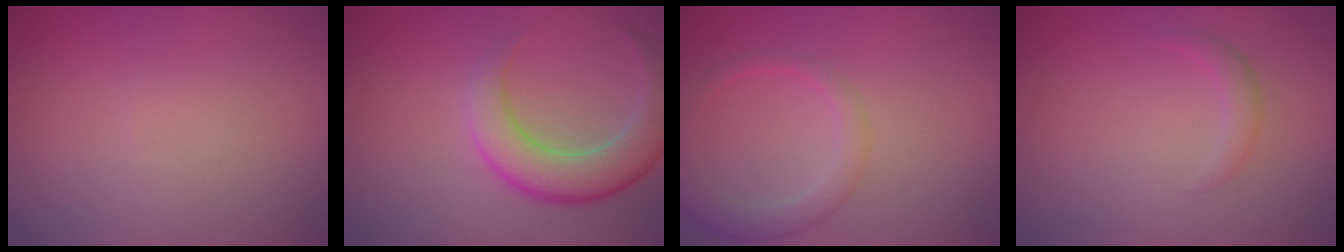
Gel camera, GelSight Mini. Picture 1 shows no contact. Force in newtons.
{"total": 5.5, "press": 5.5, "slide": 0.4}
{"total": 2.9, "press": 2.9, "slide": 0.2}
{"total": 1.3, "press": 1.3, "slide": 0.0}